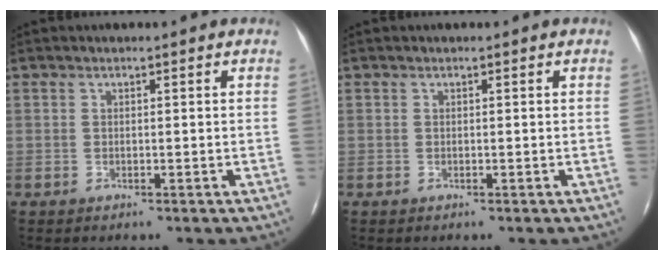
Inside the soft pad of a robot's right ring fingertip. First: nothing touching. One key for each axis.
{"total": 0.0}